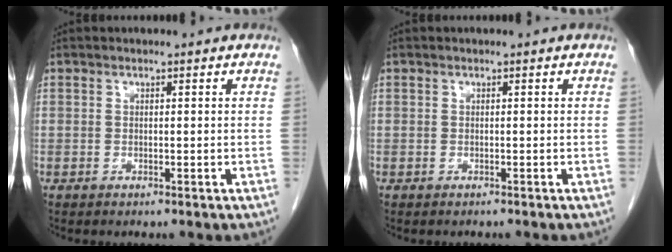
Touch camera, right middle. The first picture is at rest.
{"total": 0.0}